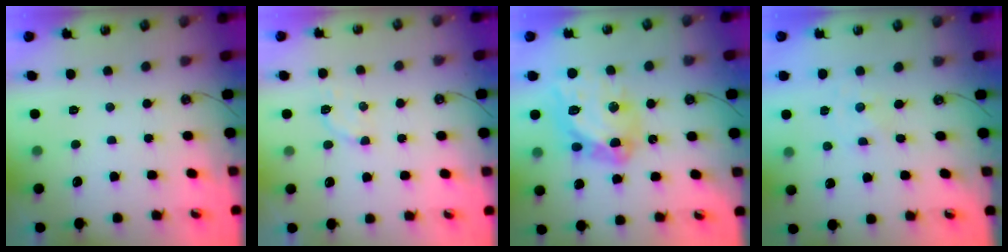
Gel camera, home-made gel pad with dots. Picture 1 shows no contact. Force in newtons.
{"total": 3.3, "press": 3.1, "slide": 1.0}
{"total": 16.5, "press": 16.5, "slide": 1.7}
{"total": 0.0}